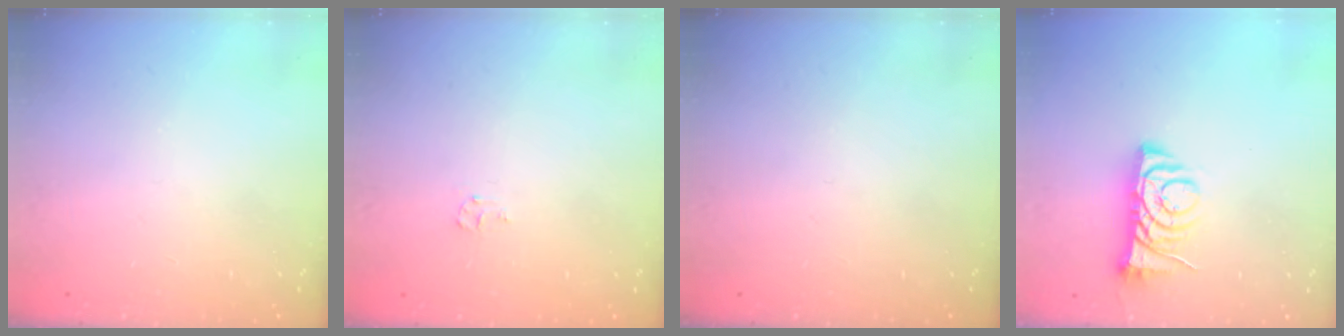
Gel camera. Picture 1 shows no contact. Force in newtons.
{"total": 4.1, "press": 4.1, "slide": 0.4}
{"total": 0.0}
{"total": 7.6, "press": 7.5, "slide": 1.0}